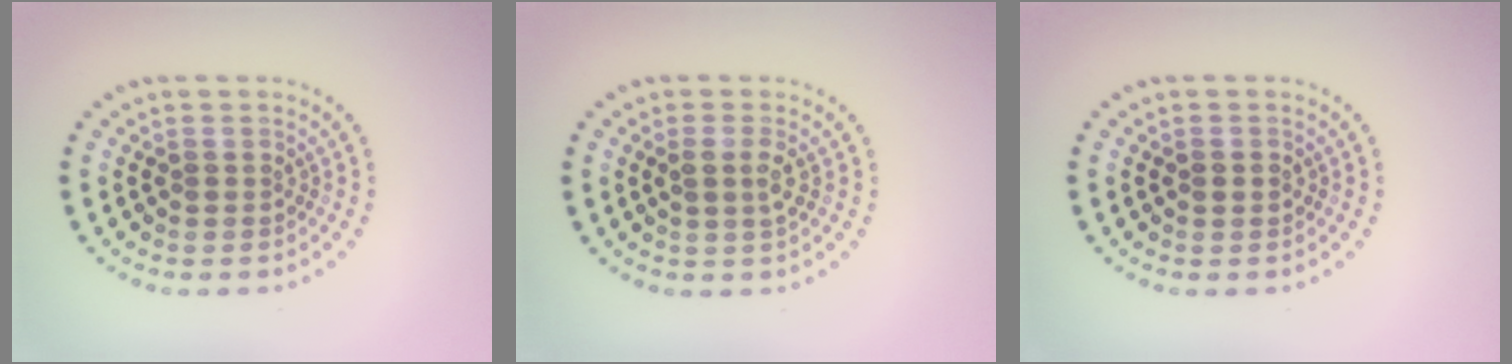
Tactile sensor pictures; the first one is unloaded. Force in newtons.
{"total": 1.5, "press": 1.4, "slide": 0.7}
{"total": 1.1, "press": 1.1, "slide": 0.2}